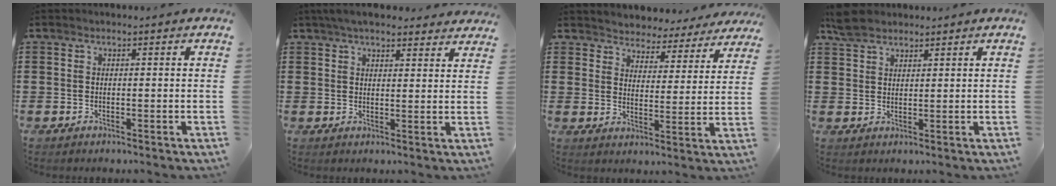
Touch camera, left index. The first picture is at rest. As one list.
[{"total": 4.5, "force": [4.0, 0.8, 1.7], "torque": [-0.043, -0.005, 0.075]}, {"total": 4.1, "force": [4.0, 0.3, -0.7], "torque": [-0.012, -0.036, 0.066]}, {"total": 4.3, "force": [3.5, 1.9, 1.6], "torque": [-0.042, 0.005, 0.068]}]